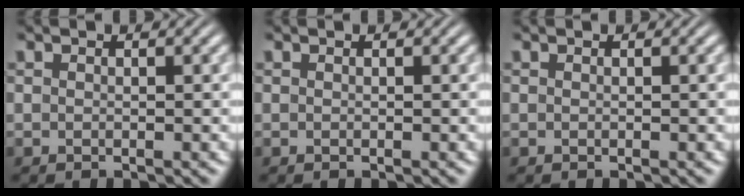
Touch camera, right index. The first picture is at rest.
{"total": 0.0}
{"total": 0.0}